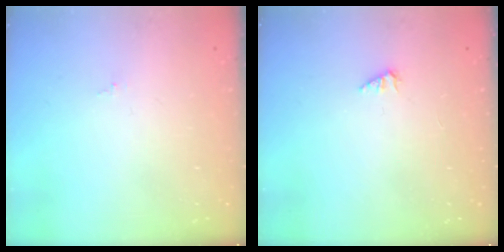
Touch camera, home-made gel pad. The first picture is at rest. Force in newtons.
{"total": 1.1, "press": 1.1, "slide": 0.1}